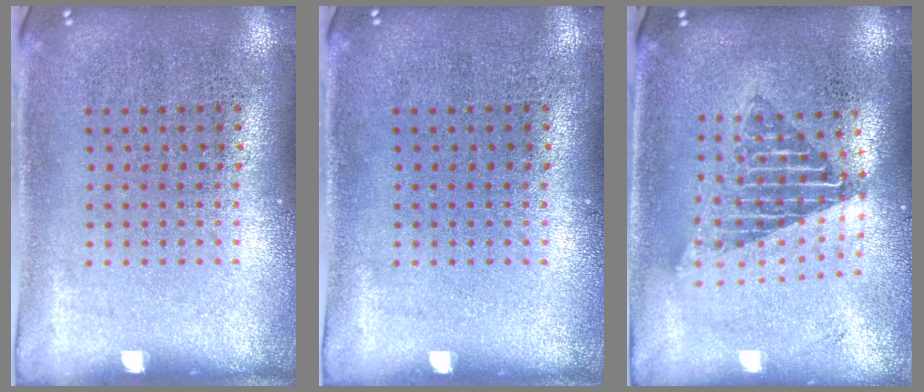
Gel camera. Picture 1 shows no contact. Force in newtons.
{"total": 0.0}
{"total": 1.8, "press": 1.4, "slide": 1.0}